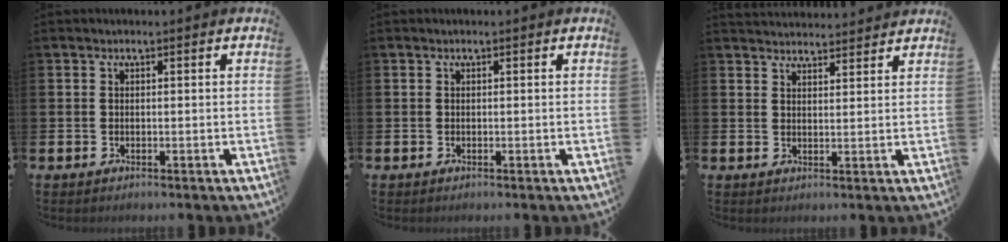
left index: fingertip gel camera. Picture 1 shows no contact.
{"total": 0.0}
{"total": 3.2, "force": [3.2, 0.5, -0.1], "torque": [0.000, -0.020, 0.059]}